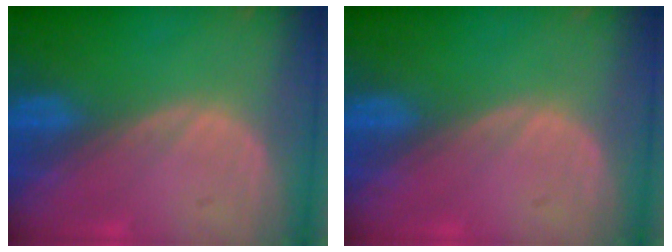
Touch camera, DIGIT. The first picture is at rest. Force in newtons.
{"total": 0.0}